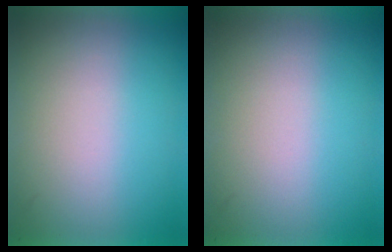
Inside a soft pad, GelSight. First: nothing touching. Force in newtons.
{"total": 0.0}